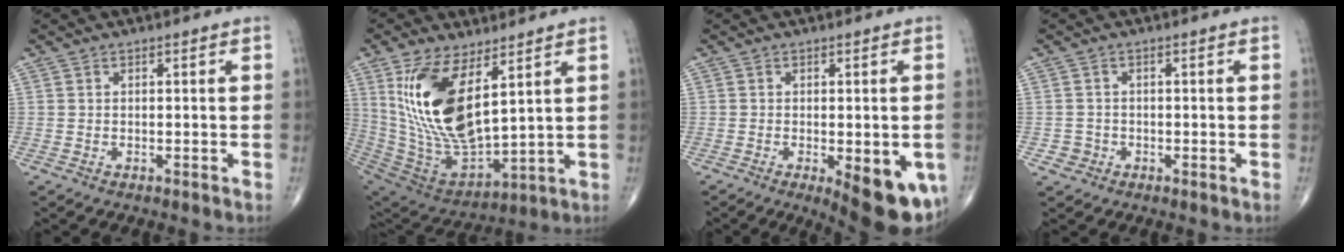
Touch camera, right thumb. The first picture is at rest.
{"total": 19.8, "force": [7.1, 8.6, 16.4], "torque": [-0.316, -0.038, 0.156]}
{"total": 12.3, "force": [-4.3, 4.5, 10.6], "torque": [-0.112, -0.010, -0.045]}
{"total": 1.9, "force": [-0.7, 1.7, 0.0], "torque": [0.010, 0.008, -0.014]}